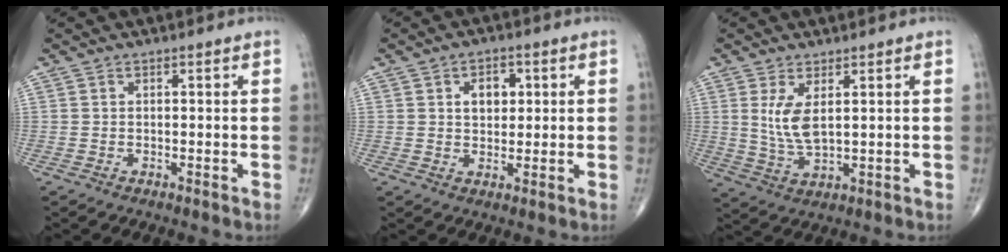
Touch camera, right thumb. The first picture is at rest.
{"total": 5.0, "force": [1.3, 3.5, 3.4], "torque": [-0.030, -0.002, 0.019]}
{"total": 6.1, "force": [1.7, 2.4, 5.4], "torque": [-0.109, -0.019, 0.044]}